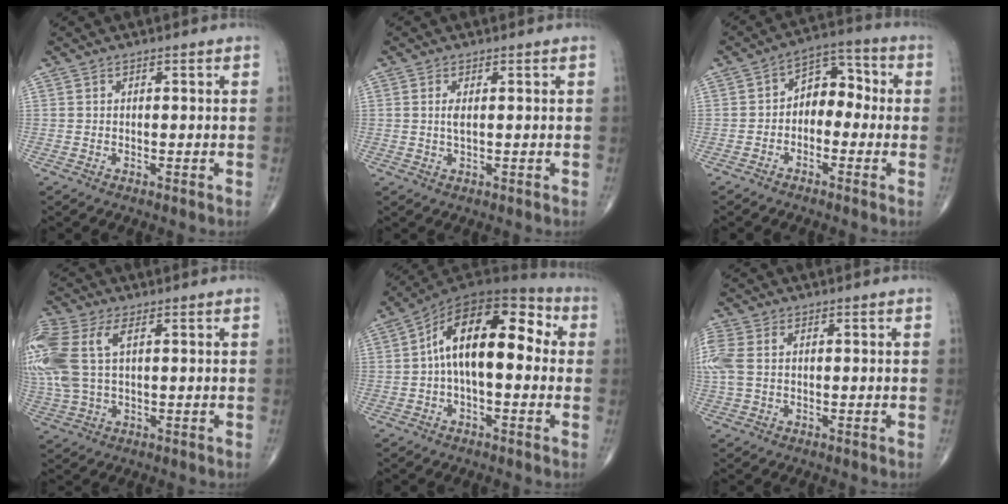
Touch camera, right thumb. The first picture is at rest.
{"total": 1.8, "force": [0.3, 0.5, 1.7], "torque": [-0.035, -0.007, 0.008]}
{"total": 7.5, "force": [-0.9, 5.2, 5.3], "torque": [-0.042, 0.036, -0.033]}
{"total": 15.1, "force": [3.7, 8.3, 12.0], "torque": [-0.326, 0.016, 0.074]}
{"total": 17.0, "force": [1.7, 8.4, 14.7], "torque": [-0.208, 0.044, 0.012]}
{"total": 6.3, "force": [0.9, 4.1, 4.8], "torque": [-0.156, 0.021, 0.023]}